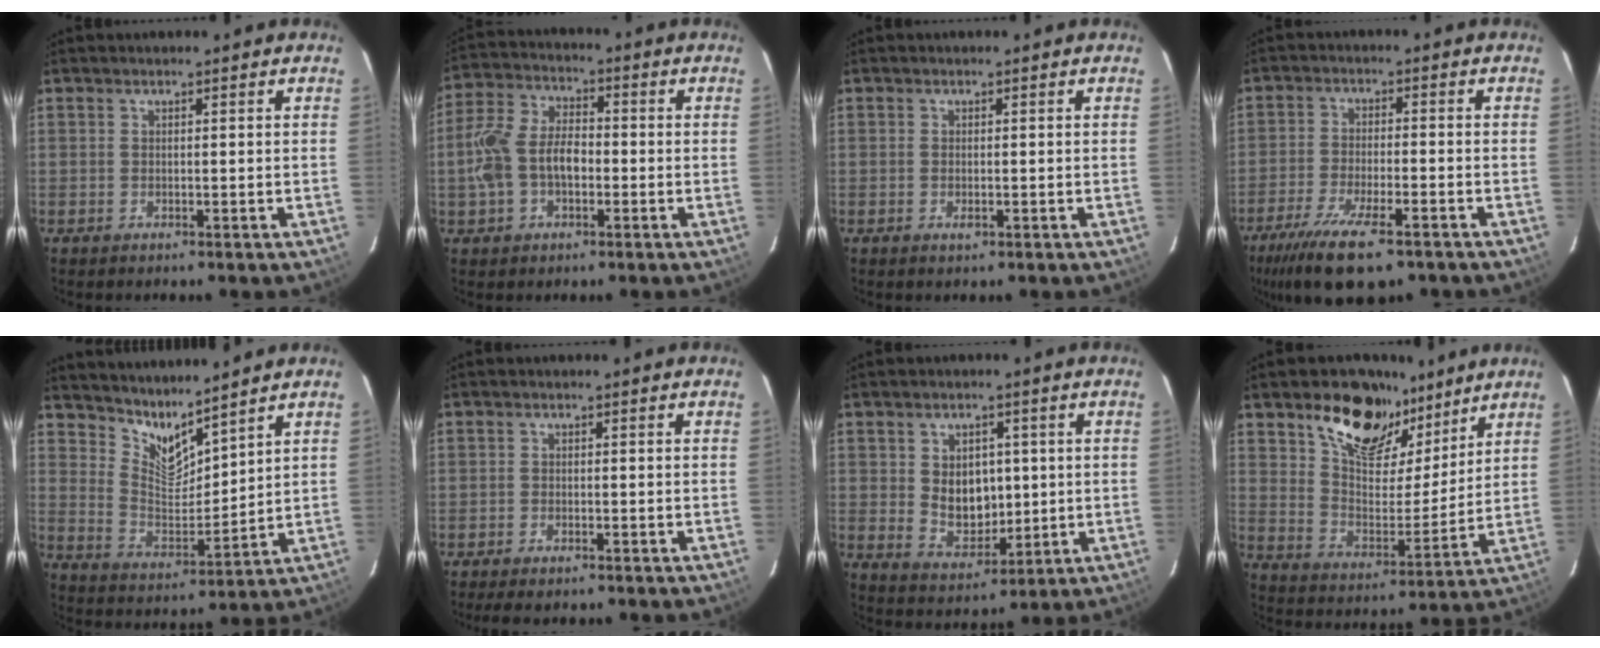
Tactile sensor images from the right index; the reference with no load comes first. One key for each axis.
{"total": 10.3, "fx": -2.1, "fy": 6.5, "fz": 7.7, "tx": -0.168, "ty": 0.017, "tz": -0.037}
{"total": 1.0, "fx": -0.4, "fy": 0.5, "fz": 0.8, "tx": -0.017, "ty": -0.002, "tz": -0.005}
{"total": 13.8, "fx": -9.6, "fy": 3.8, "fz": 9.1, "tx": -0.201, "ty": -0.040, "tz": -0.170}
{"total": 9.2, "fx": 8.3, "fy": 1.6, "fz": 3.8, "tx": -0.067, "ty": -0.013, "tz": 0.159}
{"total": 3.6, "fx": -3.1, "fy": 0.9, "fz": 1.6, "tx": -0.047, "ty": -0.013, "tz": -0.050}
{"total": 8.2, "fx": 0.8, "fy": 6.2, "fz": 5.3, "tx": -0.094, "ty": -0.003, "tz": 0.033}
{"total": 16.6, "fx": 11.2, "fy": 8.3, "fz": 8.9, "tx": -0.153, "ty": 0.012, "tz": 0.197}